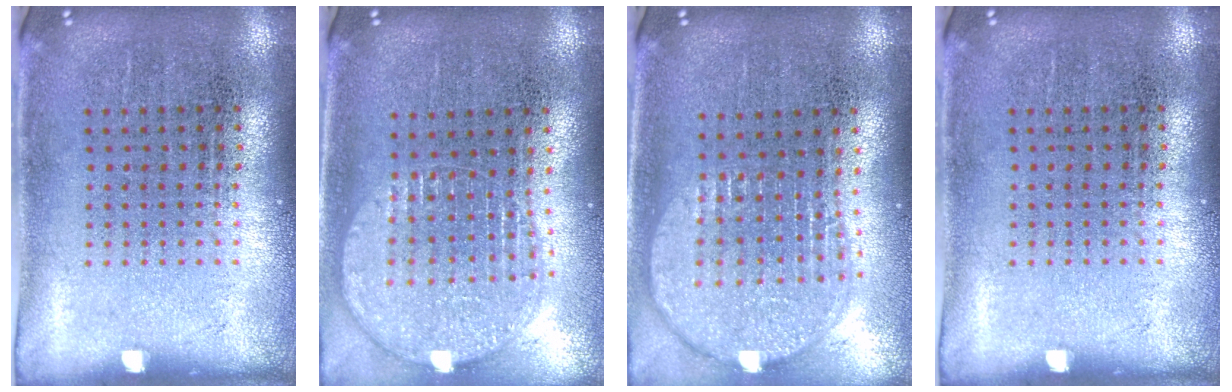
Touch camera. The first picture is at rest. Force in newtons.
{"total": 1.6, "press": 1.4, "slide": 0.8}
{"total": 2.0, "press": 1.7, "slide": 1.1}
{"total": 0.0}